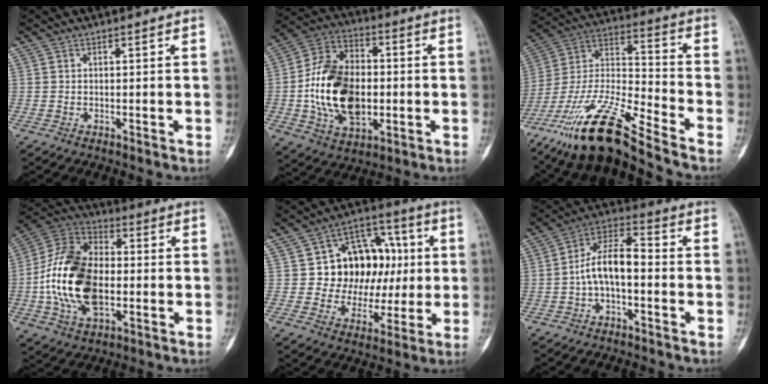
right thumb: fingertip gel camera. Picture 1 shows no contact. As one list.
[{"total": 18.9, "force": [-1.6, 12.4, 14.2], "torque": [-0.237, 0.016, -0.023]}, {"total": 19.3, "force": [-14.7, 2.5, 12.2], "torque": [-0.262, 0.053, -0.277]}, {"total": 19.8, "force": [-2.3, 12.3, 15.4], "torque": [-0.287, 0.019, -0.044]}, {"total": 16.7, "force": [1.9, 13.0, 10.3], "torque": [-0.088, 0.024, 0.037]}, {"total": 9.3, "force": [-1.8, 4.5, 8.0], "torque": [-0.140, 0.045, -0.042]}]